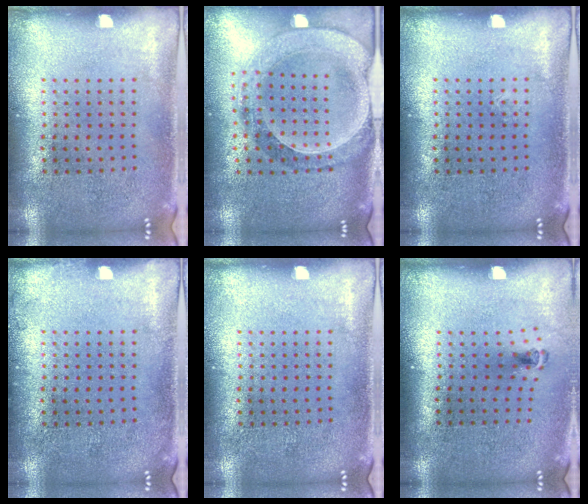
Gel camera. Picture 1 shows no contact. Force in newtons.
{"total": 1.5, "press": 1.4, "slide": 0.3}
{"total": 0.0}
{"total": 0.6, "press": 0.5, "slide": 0.1}
{"total": 0.0}
{"total": 0.5, "press": 0.3, "slide": 0.4}